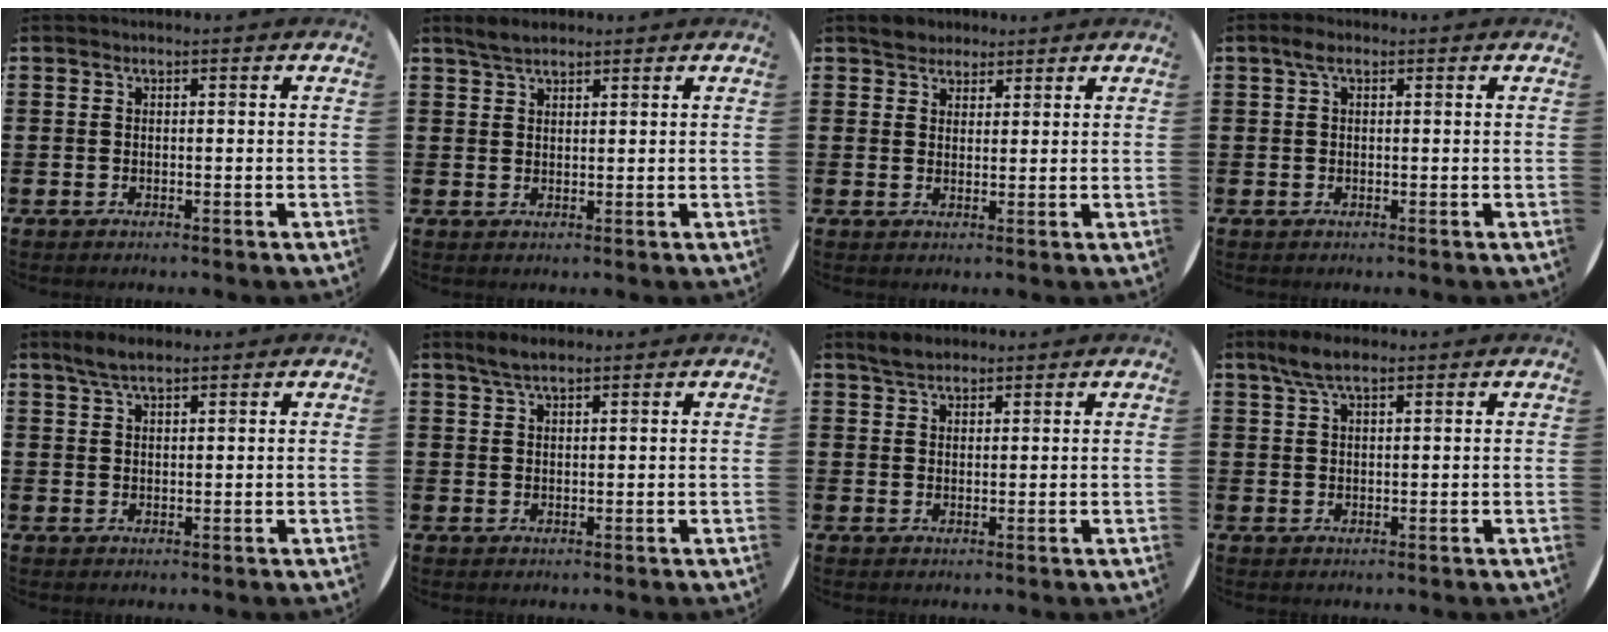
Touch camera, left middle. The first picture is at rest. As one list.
[{"total": 2.7, "force": [2.4, 0.8, 1.1], "torque": [-0.025, 0.006, 0.044]}, {"total": 2.6, "force": [2.2, 1.2, -0.2], "torque": [0.004, 0.006, 0.043]}, {"total": 1.7, "force": [0.8, 0.8, 1.3], "torque": [-0.020, 0.004, 0.010]}, {"total": 2.9, "force": [2.3, 0.6, 1.6], "torque": [-0.035, 0.006, 0.042]}, {"total": 2.6, "force": [2.2, 0.5, 1.3], "torque": [-0.028, 0.005, 0.039]}, {"total": 2.7, "force": [2.4, 1.0, 0.7], "torque": [-0.017, 0.008, 0.047]}, {"total": 3.8, "force": [2.7, 1.1, 2.4], "torque": [-0.053, 0.007, 0.048]}]